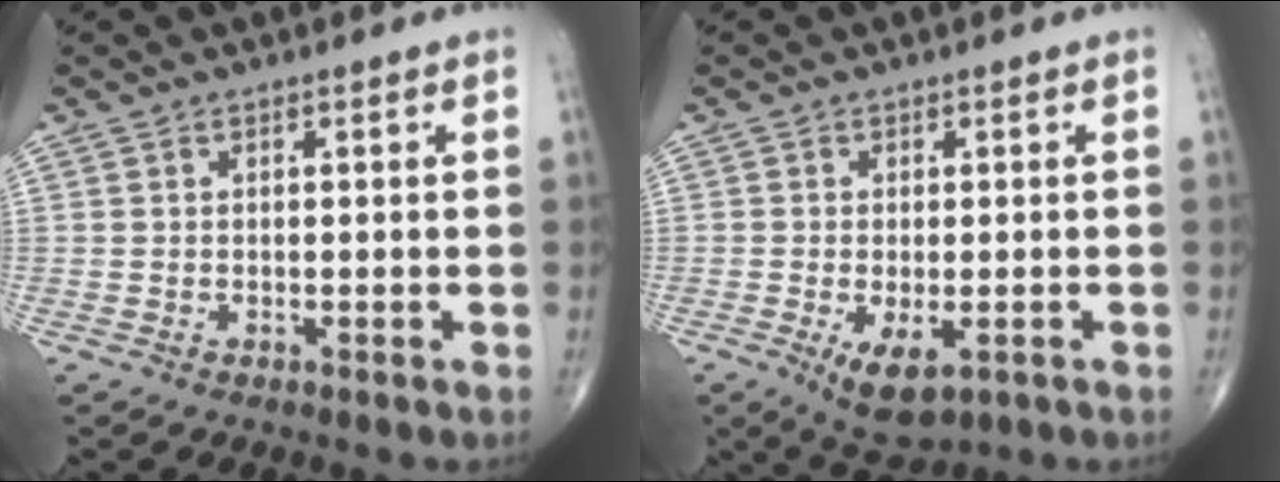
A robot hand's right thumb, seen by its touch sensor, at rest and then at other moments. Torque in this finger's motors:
{"motor_torque": [-0.43, 0.24, 0.43, 0.25, 0.01]}